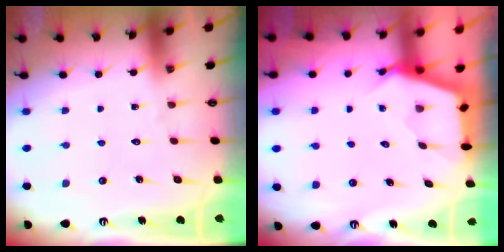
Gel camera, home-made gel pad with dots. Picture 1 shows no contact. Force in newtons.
{"total": 2.5, "press": 2.5, "slide": 0.3}